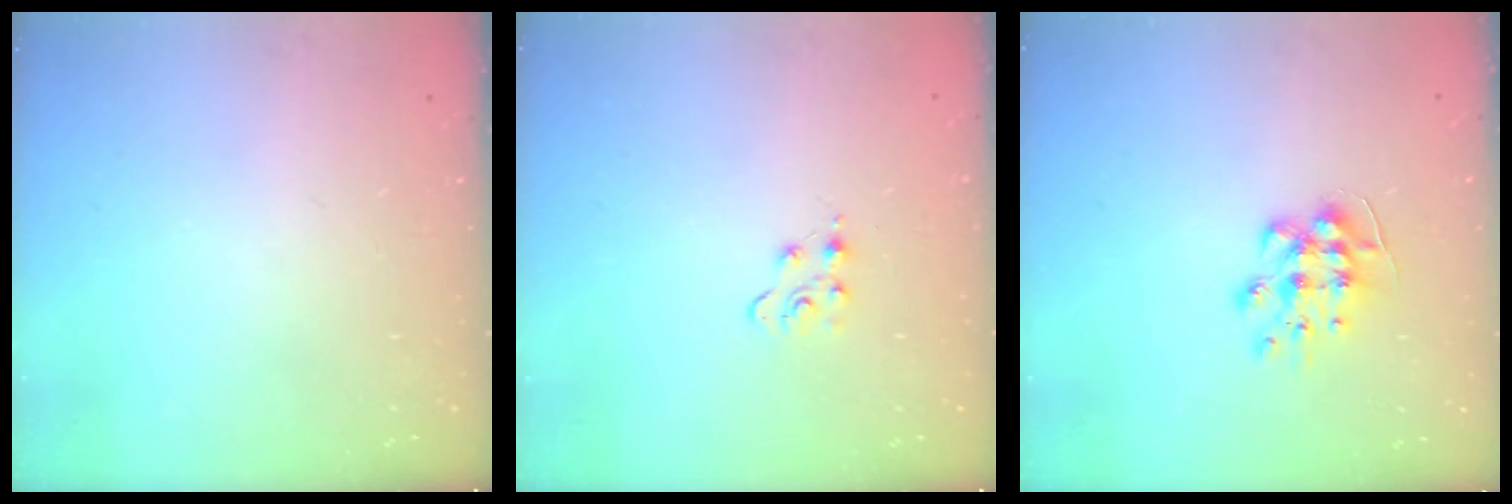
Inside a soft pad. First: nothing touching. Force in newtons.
{"total": 3.6, "press": 3.5, "slide": 0.5}
{"total": 8.8, "press": 8.8, "slide": 0.4}